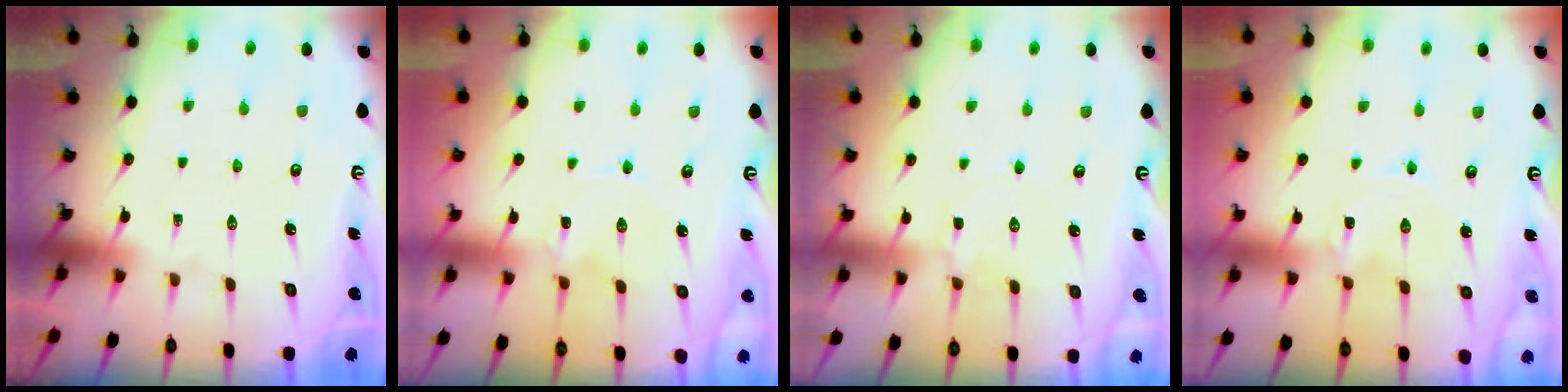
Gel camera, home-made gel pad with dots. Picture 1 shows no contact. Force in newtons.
{"total": 2.0, "press": 2.0, "slide": 0.3}
{"total": 3.3, "press": 3.3, "slide": 0.3}
{"total": 0.0}